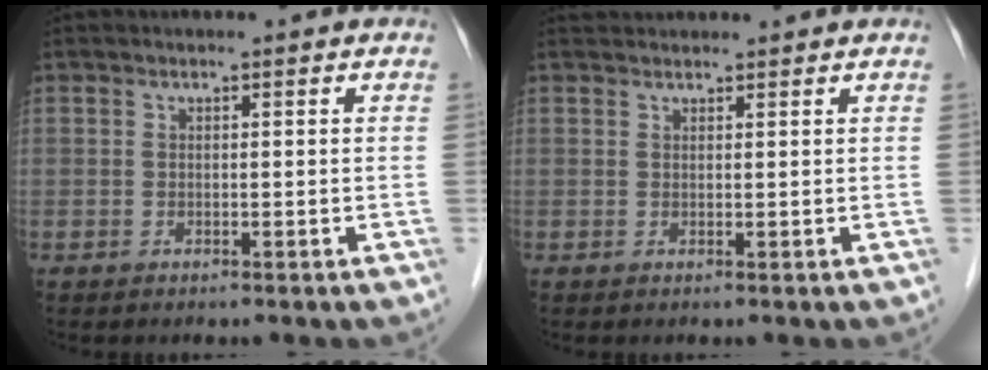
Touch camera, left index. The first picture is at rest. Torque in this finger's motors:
{"motor_torque": [0.10, 0.01, -0.01, -0.01]}